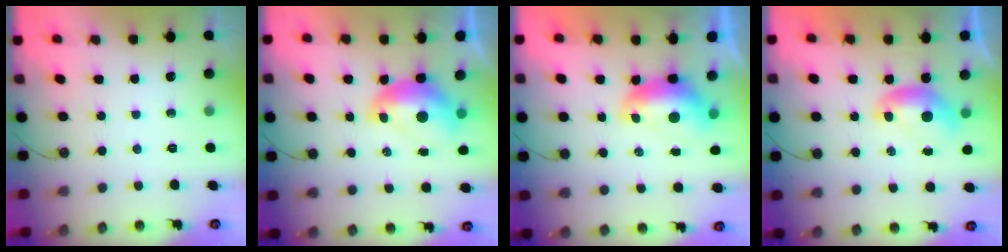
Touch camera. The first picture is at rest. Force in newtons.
{"total": 2.3, "press": 2.2, "slide": 0.7}
{"total": 1.9, "press": 1.8, "slide": 0.6}
{"total": 0.0}